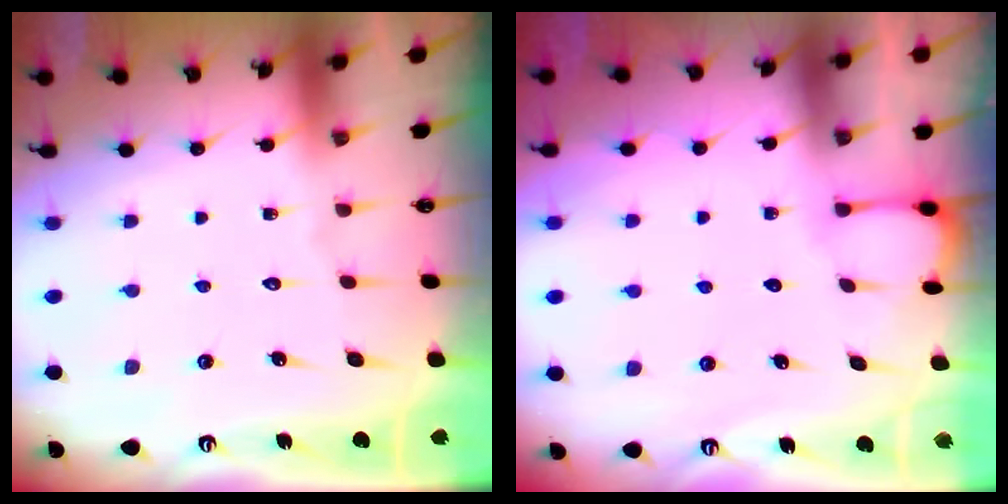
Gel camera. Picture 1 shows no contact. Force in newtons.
{"total": 2.1, "press": 2.1, "slide": 0.2}